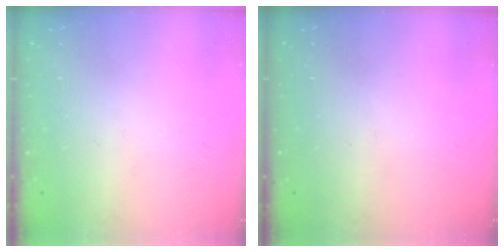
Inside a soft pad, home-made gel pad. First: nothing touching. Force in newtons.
{"total": 0.0}